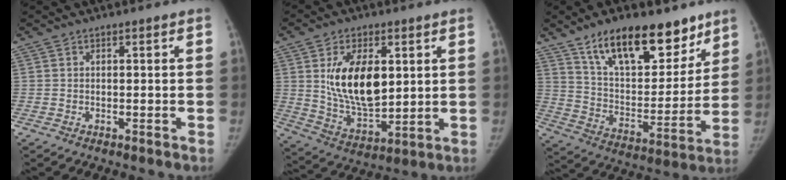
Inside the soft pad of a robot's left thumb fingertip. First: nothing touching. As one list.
[{"total": 15.2, "force": [3.5, 8.3, 12.2], "torque": [-0.187, -0.026, 0.076]}, {"total": 21.8, "force": [14.4, 9.9, 13.0], "torque": [-0.153, -0.064, 0.244]}]